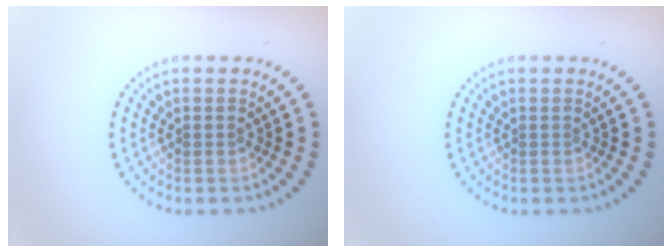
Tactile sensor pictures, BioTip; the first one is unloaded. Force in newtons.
{"total": 0.0}